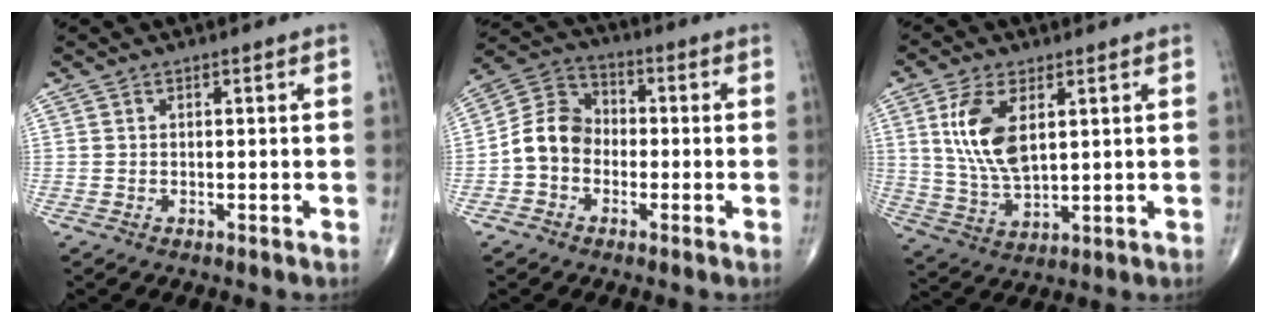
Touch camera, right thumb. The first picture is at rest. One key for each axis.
{"total": 8.9, "fx": -1.8, "fy": 7.3, "fz": 4.8, "tx": -0.073, "ty": 0.038, "tz": -0.051}
{"total": 11.1, "fx": 3.3, "fy": 5.4, "fz": 9.1, "tx": -0.183, "ty": -0.015, "tz": 0.071}